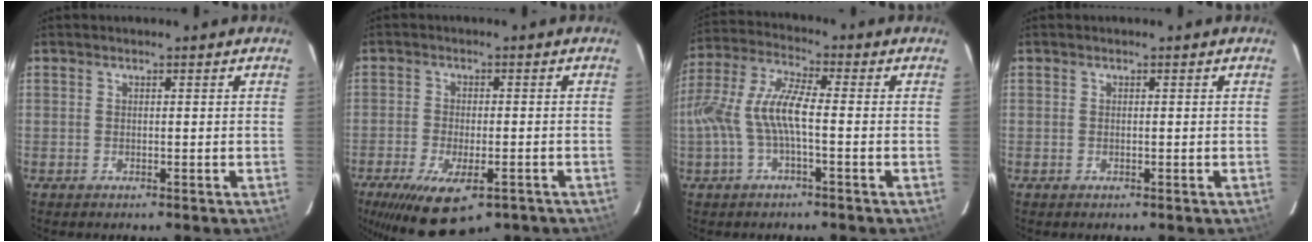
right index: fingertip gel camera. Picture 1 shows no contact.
{"total": 14.4, "force": [-8.9, 5.8, 9.7], "torque": [-0.206, -0.042, -0.135]}
{"total": 10.4, "force": [-2.0, 2.6, 9.9], "torque": [-0.212, 0.006, -0.037]}
{"total": 0.0}